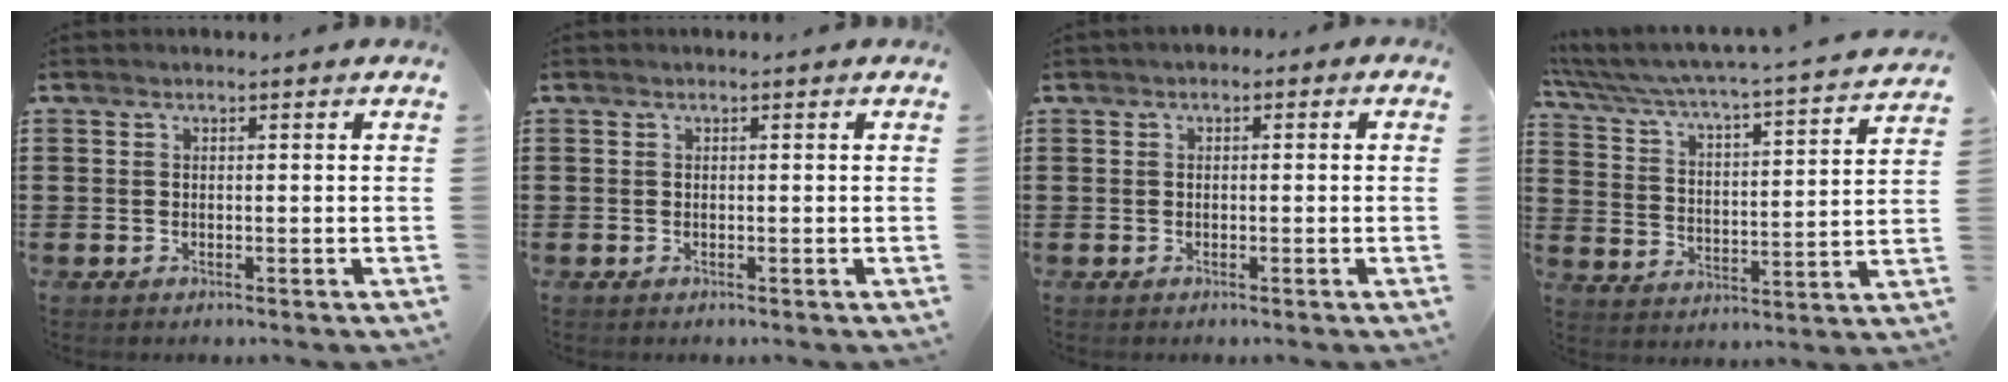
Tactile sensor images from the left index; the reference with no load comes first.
{"total": 0.0}
{"total": 1.0, "force": [-0.6, 0.7, 0.3], "torque": [-0.008, 0.002, -0.013]}
{"total": 3.4, "force": [3.1, -0.3, 1.5], "torque": [-0.050, -0.040, 0.039]}